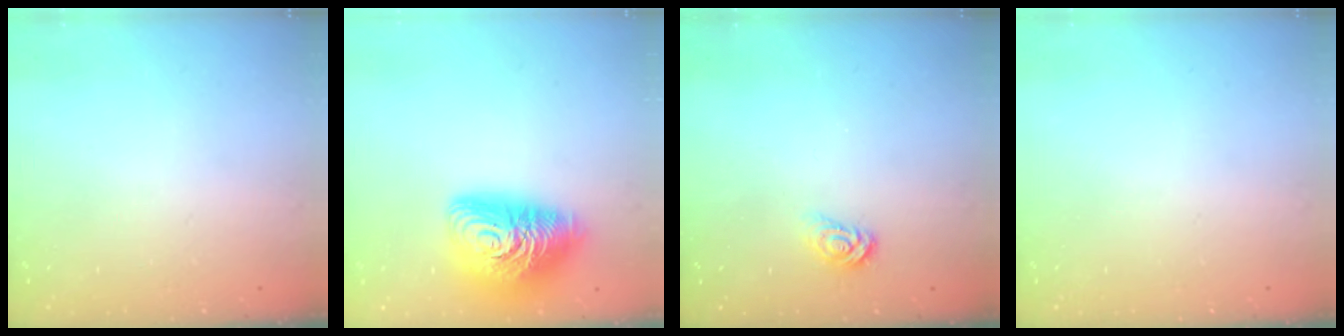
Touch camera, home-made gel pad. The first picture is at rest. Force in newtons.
{"total": 16.5, "press": 16.4, "slide": 1.4}
{"total": 3.0, "press": 3.0, "slide": 0.3}
{"total": 0.0}